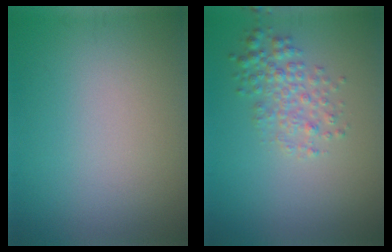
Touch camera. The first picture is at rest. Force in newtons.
{"total": 2.8, "press": 2.8, "slide": 0.1}